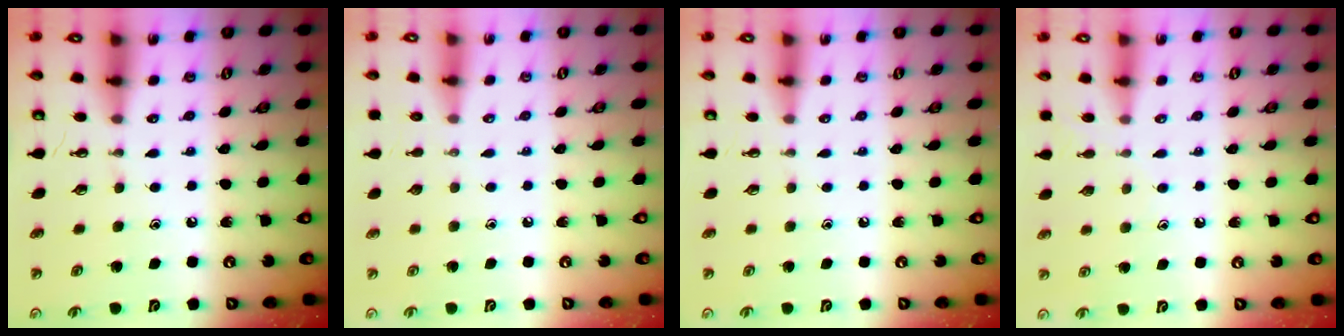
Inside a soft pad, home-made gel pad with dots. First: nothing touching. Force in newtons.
{"total": 0.0}
{"total": 0.0}
{"total": 3.6, "press": 3.6, "slide": 0.4}